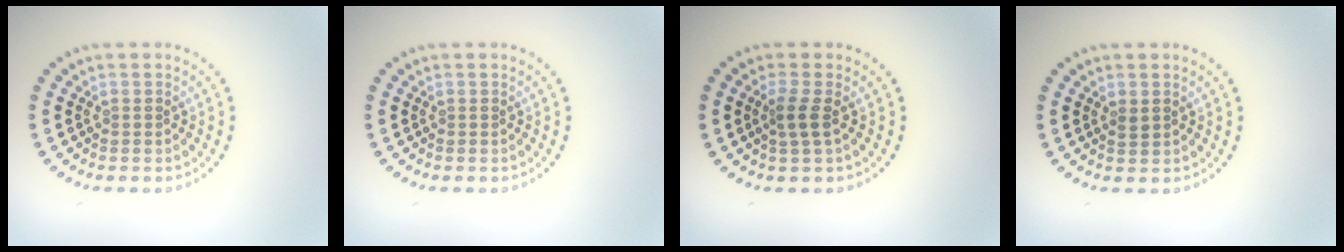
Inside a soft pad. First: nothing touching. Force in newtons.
{"total": 0.0}
{"total": 1.6, "press": 1.2, "slide": 1.0}
{"total": 0.7, "press": 0.7, "slide": 0.2}